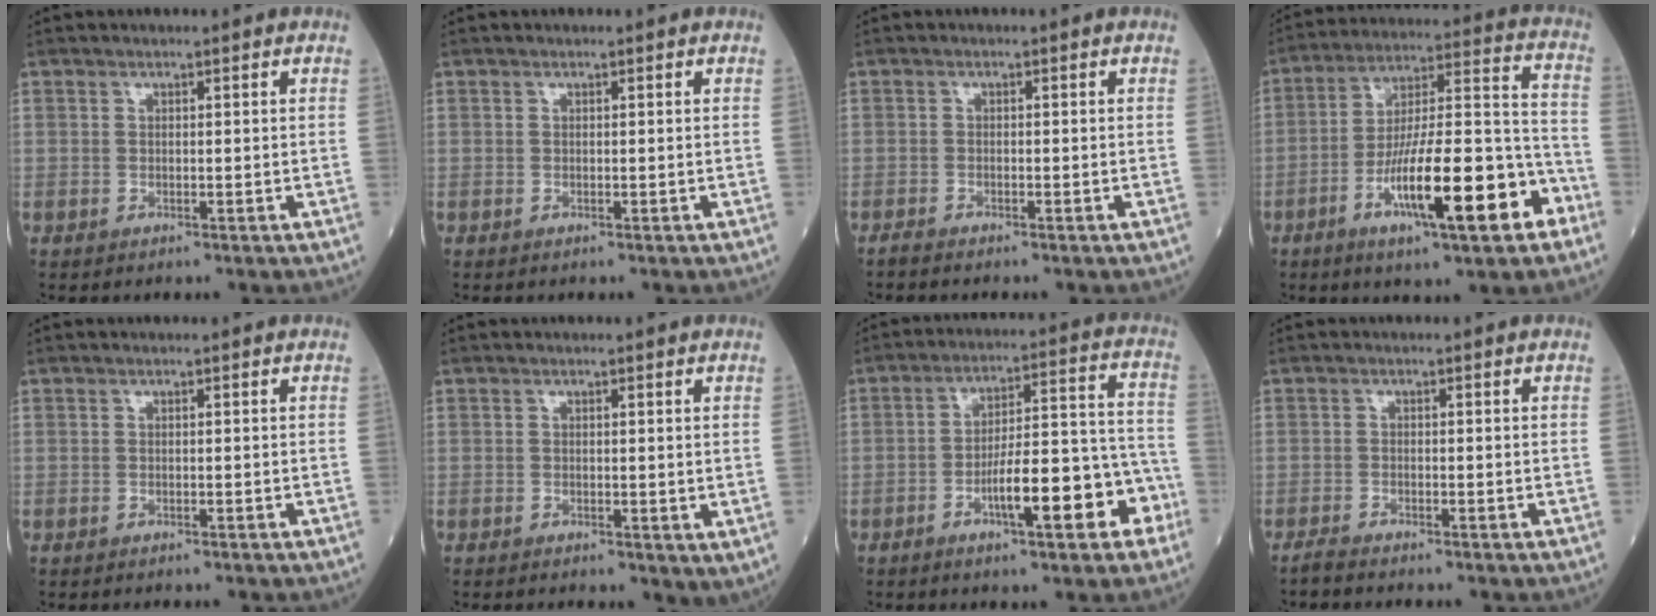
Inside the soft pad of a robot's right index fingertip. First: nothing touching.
{"total": 0.0}
{"total": 1.8, "force": [-1.6, 0.1, 0.8], "torque": [-0.022, -0.006, -0.026]}
{"total": 18.9, "force": [-8.6, 3.0, 16.5], "torque": [-0.272, 0.004, -0.132]}
{"total": 0.7, "force": [-0.6, 0.2, 0.3], "torque": [-0.011, -0.002, -0.009]}
{"total": 3.1, "force": [-0.1, 1.7, 2.6], "torque": [-0.043, -0.010, 0.001]}
{"total": 12.8, "force": [-5.8, 2.8, 11.0], "torque": [-0.167, 0.031, -0.084]}
{"total": 2.0, "force": [-1.8, 0.0, 0.7], "torque": [-0.022, -0.007, -0.034]}